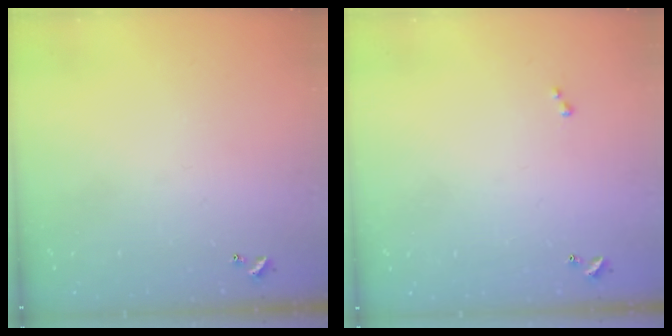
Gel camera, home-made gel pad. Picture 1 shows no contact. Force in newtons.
{"total": 0.0}